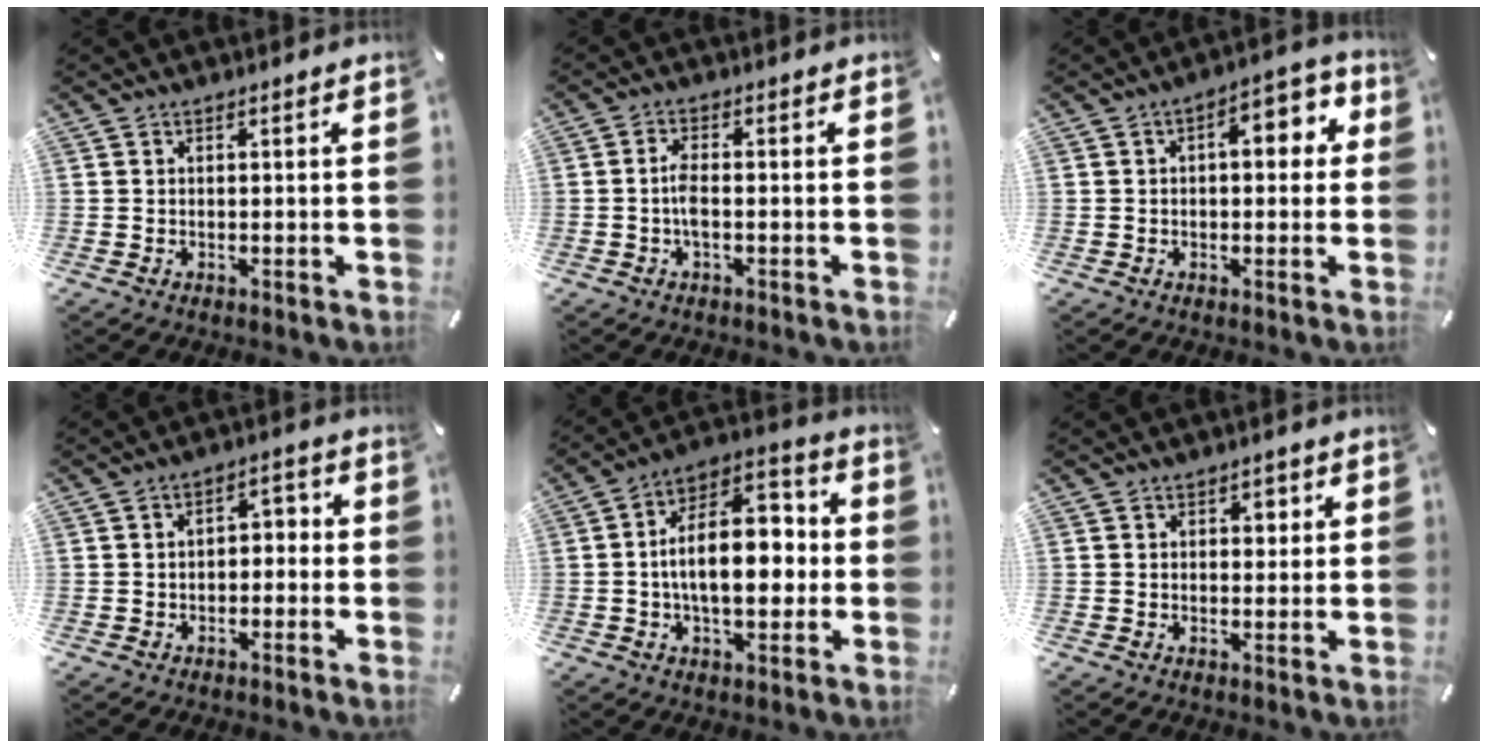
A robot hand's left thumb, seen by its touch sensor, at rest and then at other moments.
{"total": 3.8, "force": [-0.8, 1.3, 3.5], "torque": [-0.070, 0.004, -0.016]}
{"total": 7.7, "force": [1.2, 4.1, 6.4], "torque": [-0.077, 0.000, 0.007]}
{"total": 3.6, "force": [-1.5, 2.5, 2.1], "torque": [-0.031, 0.015, -0.035]}
{"total": 16.2, "force": [-0.9, 9.4, 13.2], "torque": [-0.198, 0.006, -0.019]}
{"total": 2.3, "force": [0.6, 1.8, 1.2], "torque": [-0.003, -0.002, 0.001]}